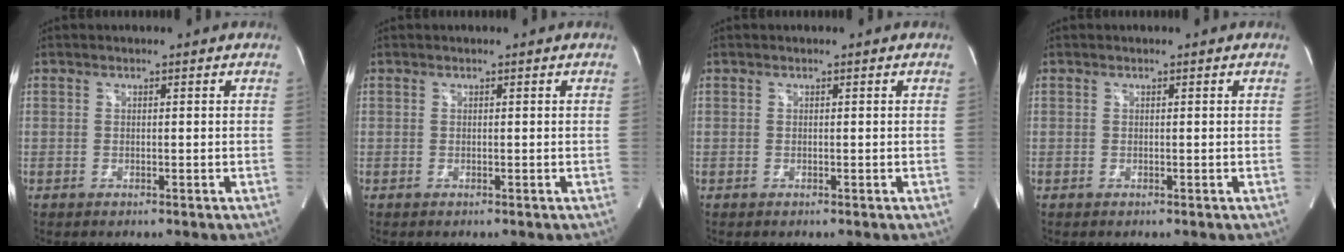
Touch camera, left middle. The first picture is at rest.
{"total": 0.0}
{"total": 0.0}
{"total": 0.0}